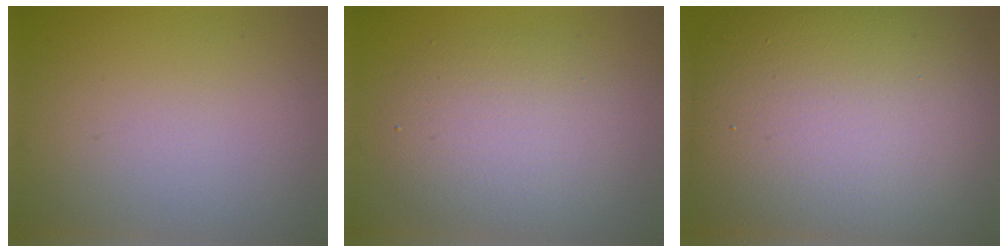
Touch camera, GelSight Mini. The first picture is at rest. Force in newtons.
{"total": 4.9, "press": 4.9, "slide": 0.4}
{"total": 17.6, "press": 17.5, "slide": 1.0}